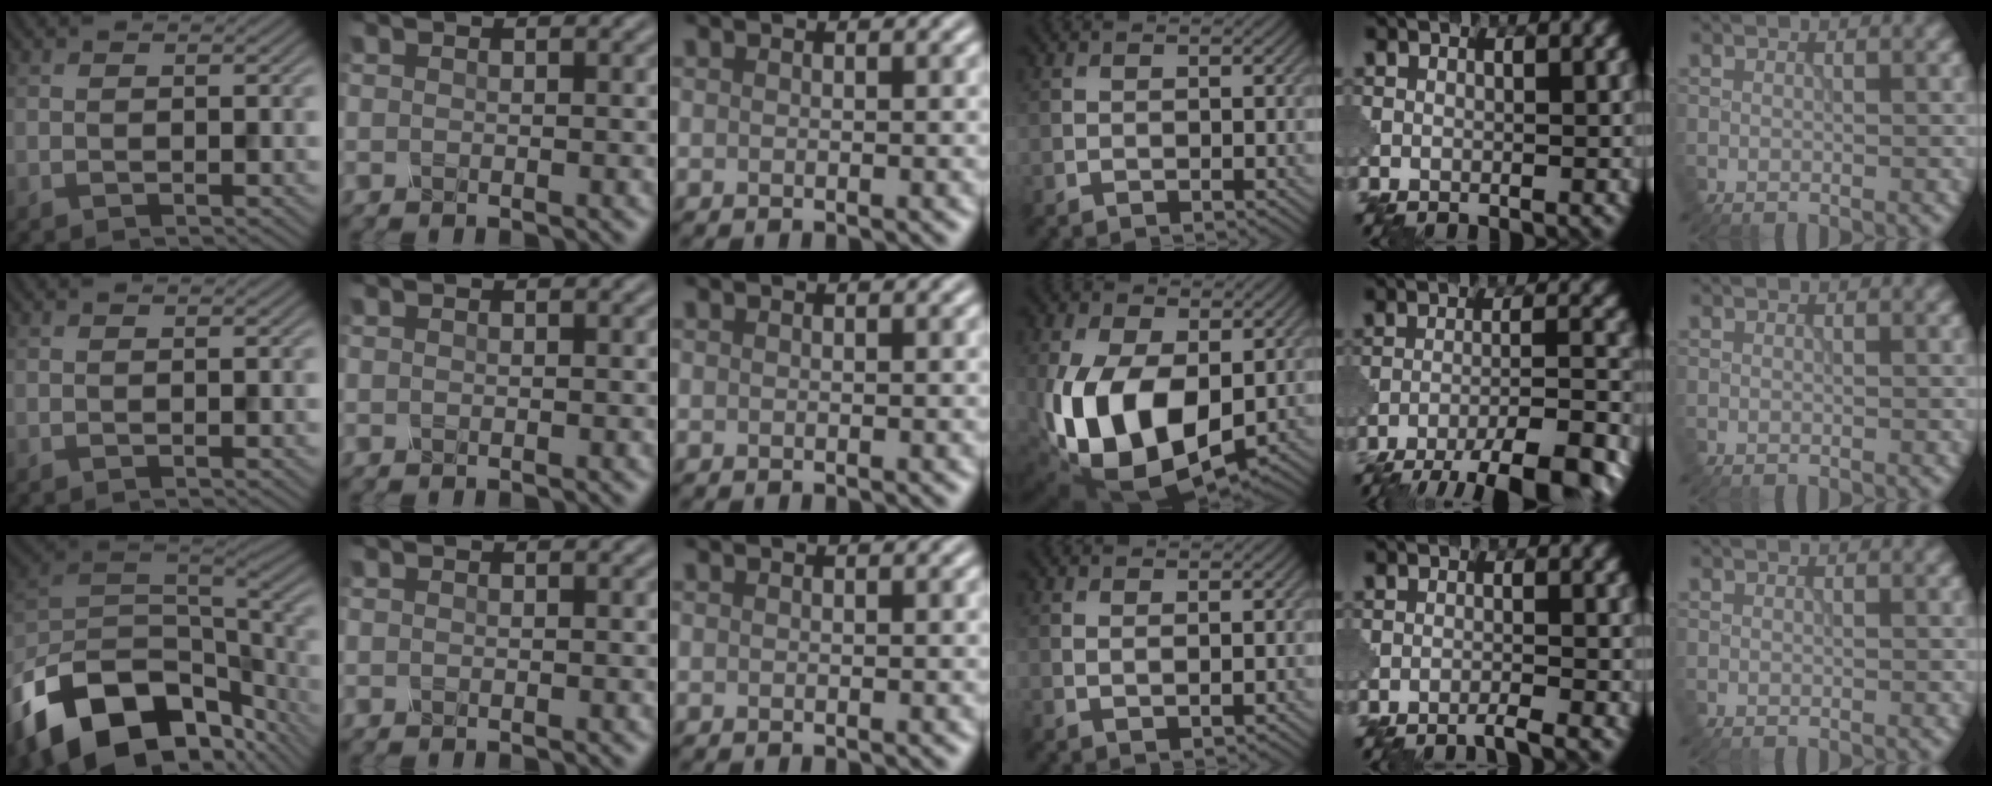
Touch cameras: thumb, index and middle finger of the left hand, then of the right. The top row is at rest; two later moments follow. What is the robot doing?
{"motion": "shake", "object": "sieve"}